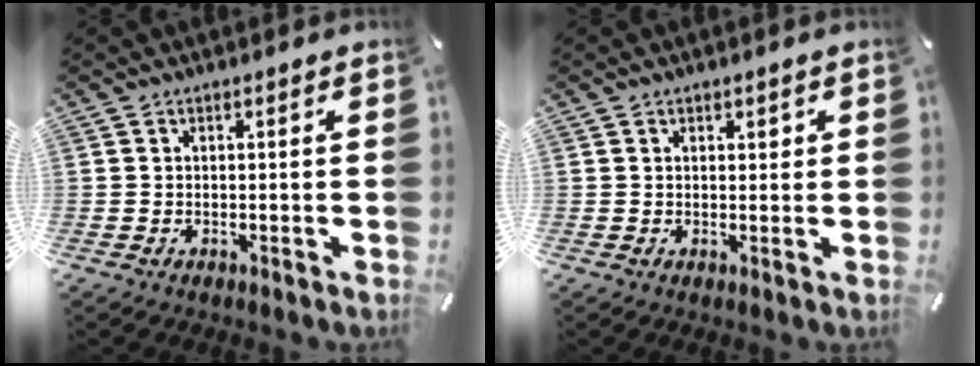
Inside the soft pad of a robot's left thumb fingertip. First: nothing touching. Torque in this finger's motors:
{"motor_torque": [0.26, -0.12, 0.01, 0.00, 0.00]}